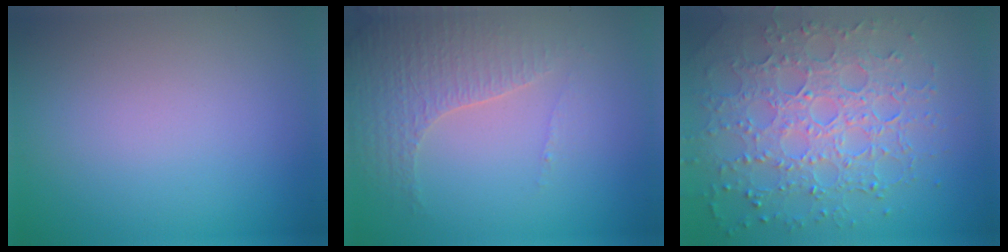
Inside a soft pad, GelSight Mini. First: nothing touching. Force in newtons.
{"total": 4.3, "press": 3.1, "slide": 3.0}
{"total": 7.5, "press": 5.6, "slide": 5.0}